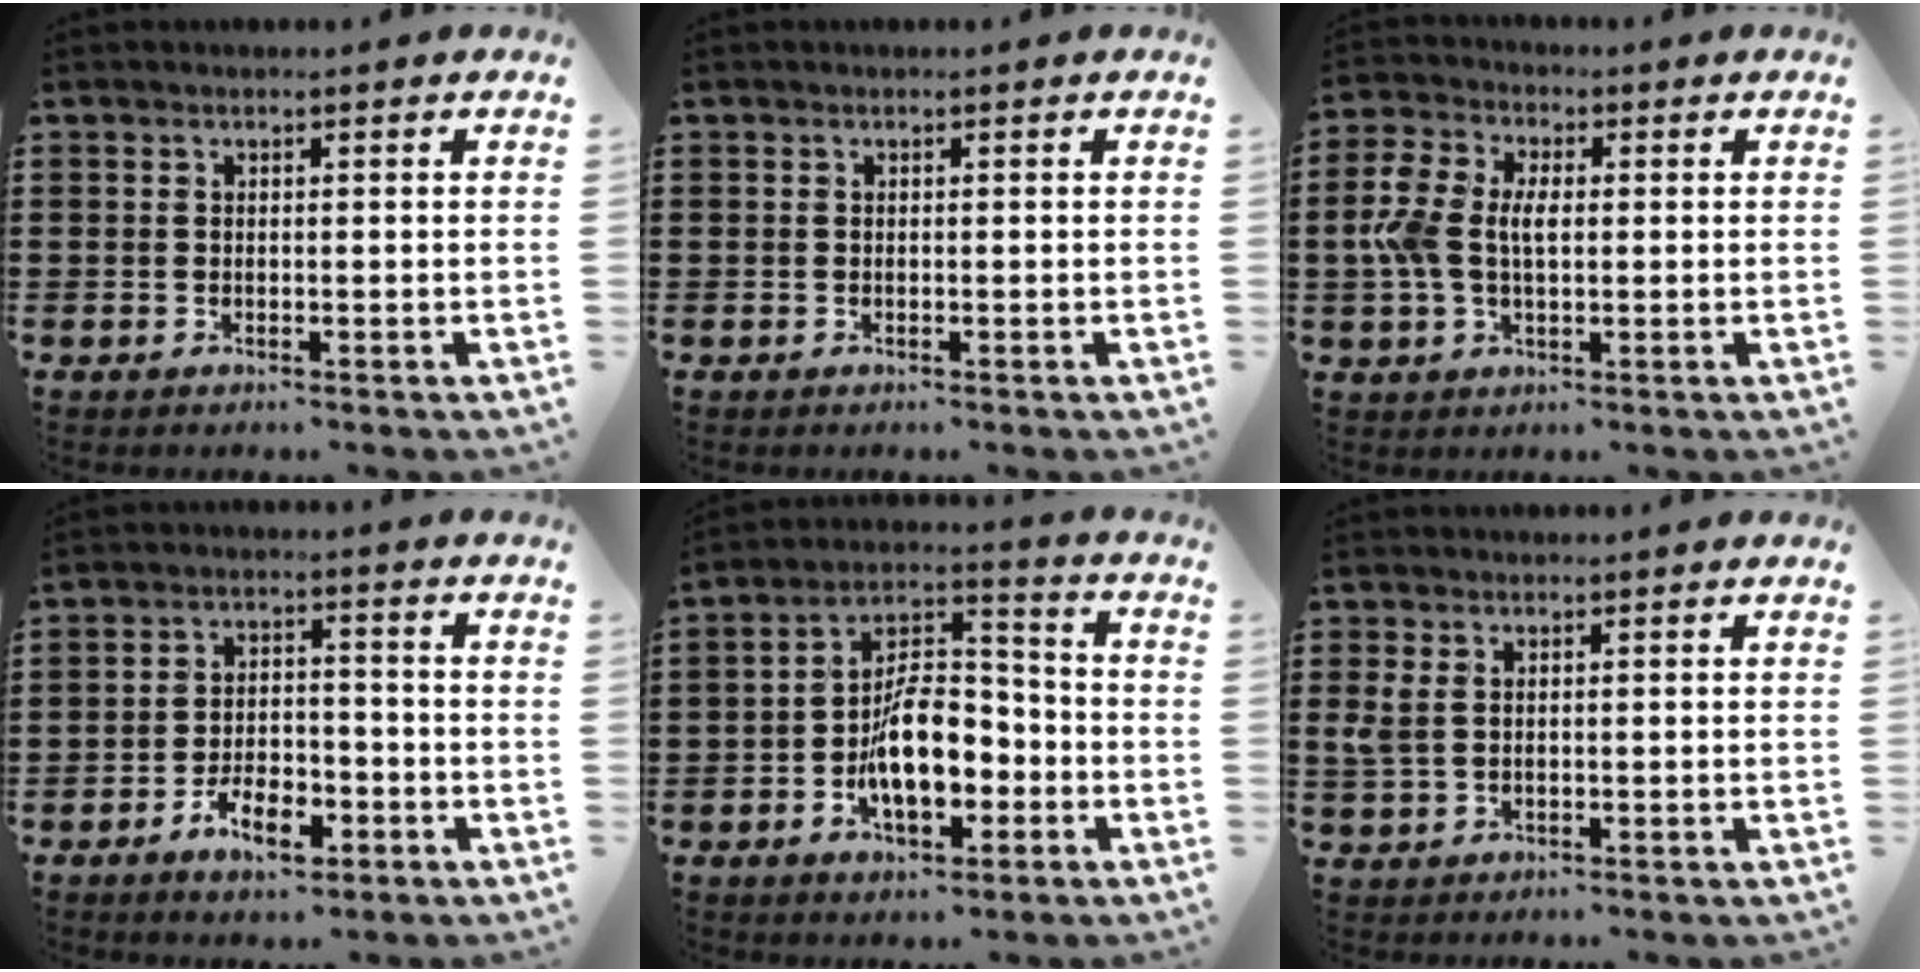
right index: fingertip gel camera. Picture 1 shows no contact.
{"total": 0.0}
{"total": 6.3, "force": [-0.2, 3.9, 5.0], "torque": [-0.127, 0.003, -0.013]}
{"total": 6.5, "force": [-3.8, 2.9, 4.4], "torque": [-0.083, 0.008, -0.070]}
{"total": 10.6, "force": [-3.5, 5.6, 8.3], "torque": [-0.148, 0.000, -0.063]}
{"total": 2.5, "force": [0.4, 1.5, 2.0], "torque": [-0.058, 0.001, 0.002]}